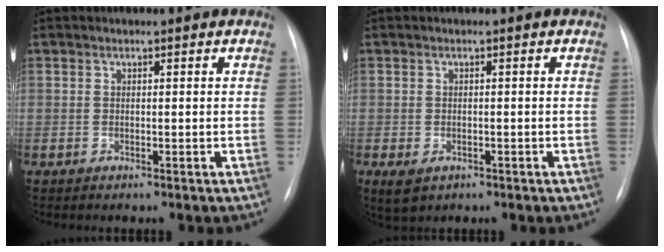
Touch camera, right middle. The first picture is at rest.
{"total": 3.0, "force": [-1.4, 2.0, 1.7], "torque": [-0.034, -0.007, -0.007]}